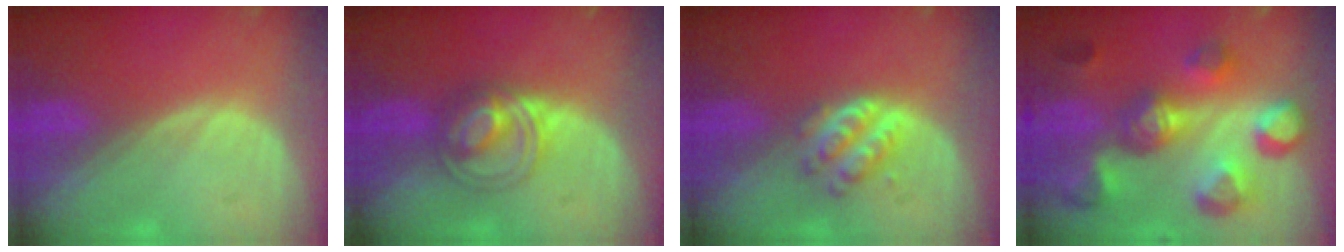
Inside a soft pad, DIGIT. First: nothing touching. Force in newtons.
{"total": 5.8, "press": 5.6, "slide": 1.6}
{"total": 4.9, "press": 4.4, "slide": 2.2}
{"total": 10.8, "press": 10.0, "slide": 4.1}